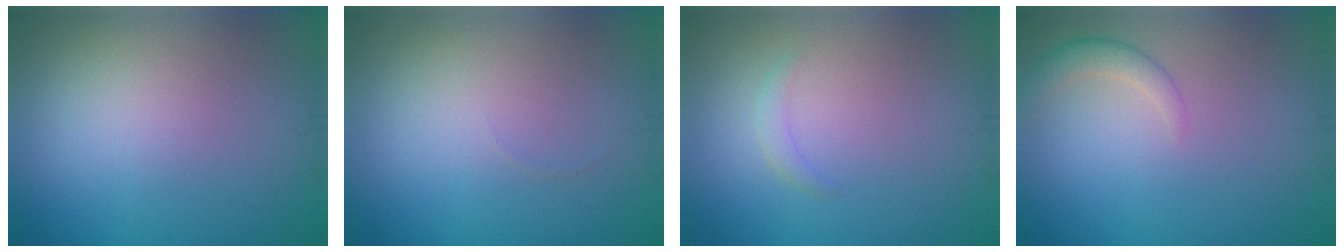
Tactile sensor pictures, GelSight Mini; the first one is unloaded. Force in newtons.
{"total": 0.0}
{"total": 0.8, "press": 0.8, "slide": 0.1}
{"total": 1.7, "press": 1.7, "slide": 0.1}